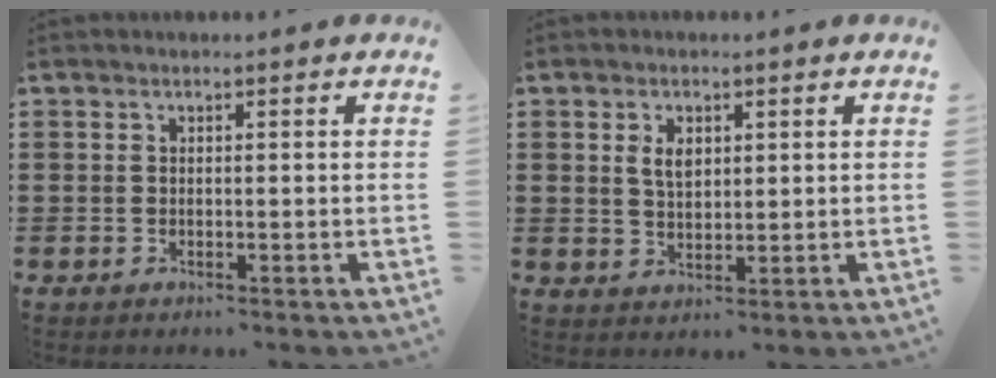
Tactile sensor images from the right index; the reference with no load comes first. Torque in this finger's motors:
{"motor_torque": [0.09, 0.02, 0.07, 0.08]}